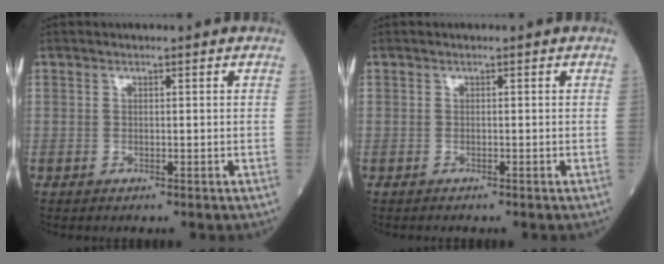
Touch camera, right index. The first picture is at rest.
{"total": 0.0}